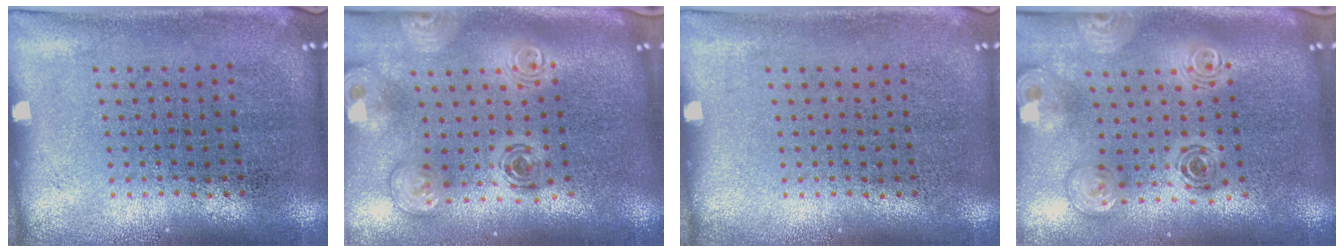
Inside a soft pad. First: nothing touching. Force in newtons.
{"total": 2.5, "press": 1.9, "slide": 1.6}
{"total": 0.0}
{"total": 2.0, "press": 1.7, "slide": 1.0}